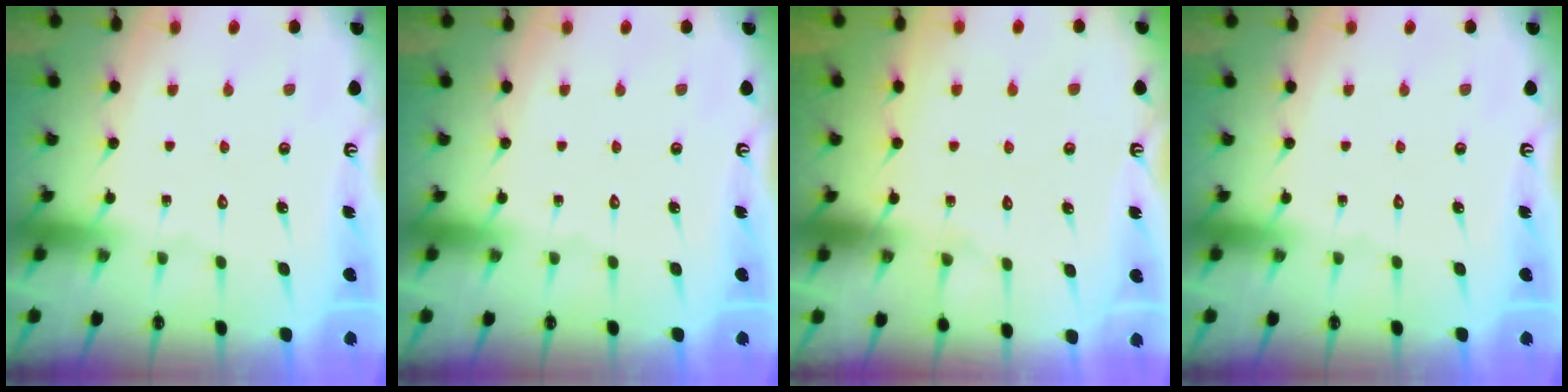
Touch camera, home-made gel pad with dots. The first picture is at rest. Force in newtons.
{"total": 0.0}
{"total": 2.9, "press": 2.9, "slide": 0.3}
{"total": 0.0}